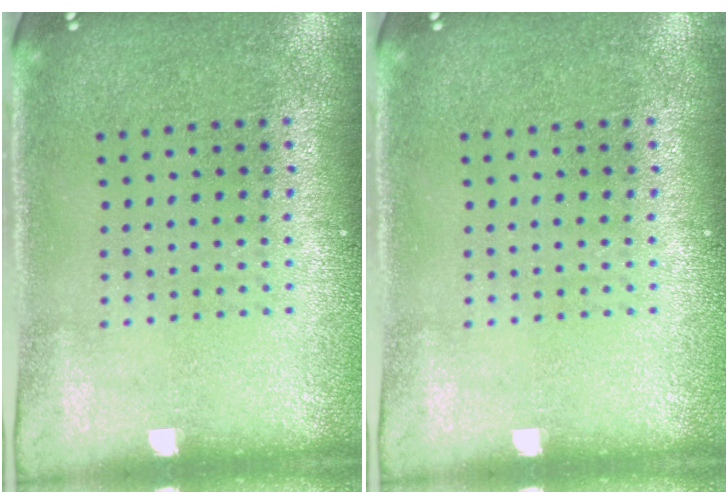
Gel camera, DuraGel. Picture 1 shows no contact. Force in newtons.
{"total": 0.0}